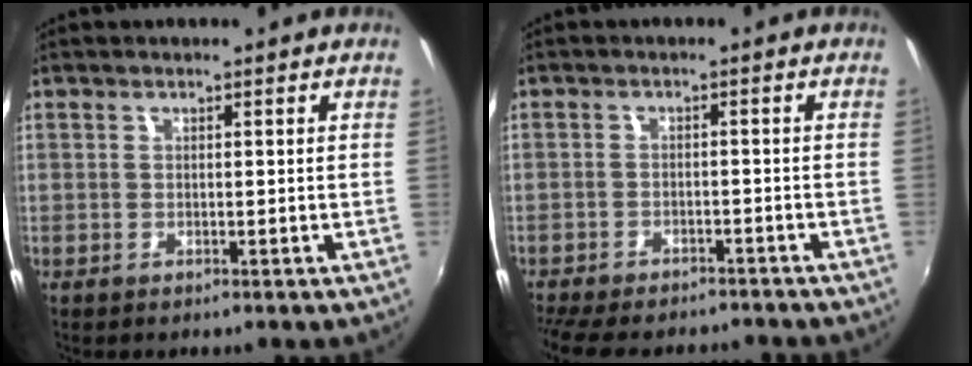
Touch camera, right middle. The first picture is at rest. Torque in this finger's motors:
{"motor_torque": [1.04, -1.10, 0.46, 0.16]}